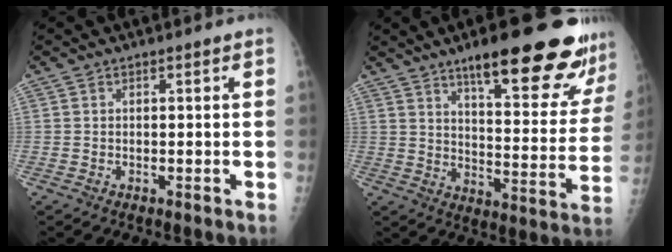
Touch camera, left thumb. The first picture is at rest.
{"total": 24.2, "force": [16.2, 5.7, 17.1], "torque": [-0.197, -0.071, 0.225]}